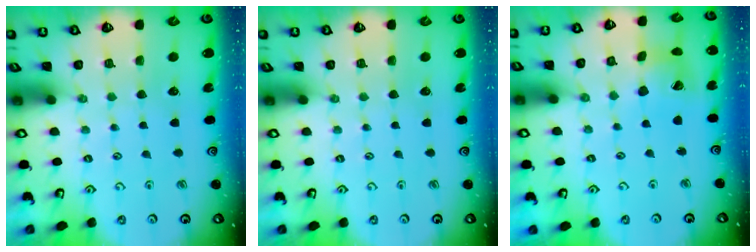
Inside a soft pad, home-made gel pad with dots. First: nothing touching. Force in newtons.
{"total": 0.0}
{"total": 10.4, "press": 10.4, "slide": 1.3}